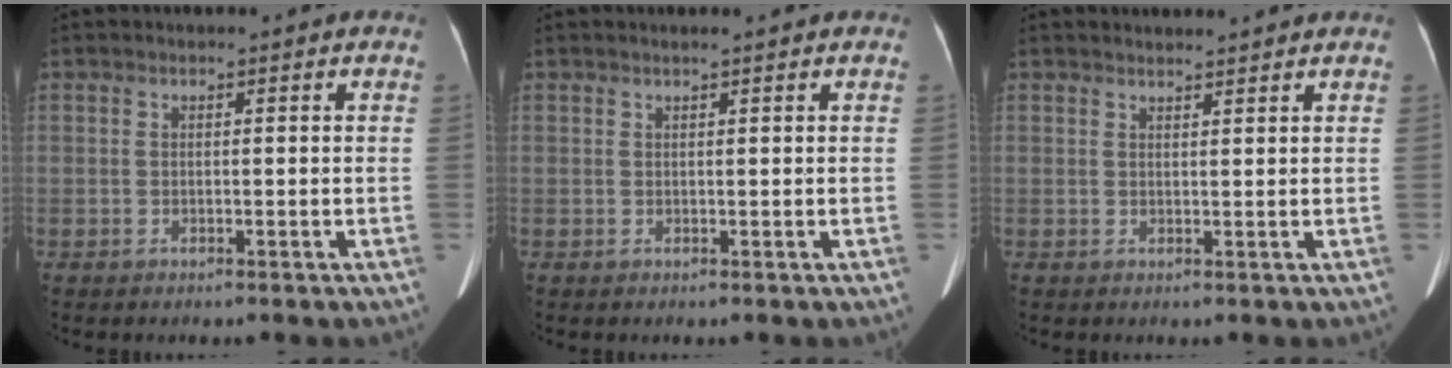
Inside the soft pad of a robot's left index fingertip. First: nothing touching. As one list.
[{"total": 0.7, "force": [0.6, -0.1, 0.3], "torque": [-0.012, 0.004, 0.014]}, {"total": 2.8, "force": [2.8, 0.1, 0.3], "torque": [-0.009, 0.012, 0.038]}]